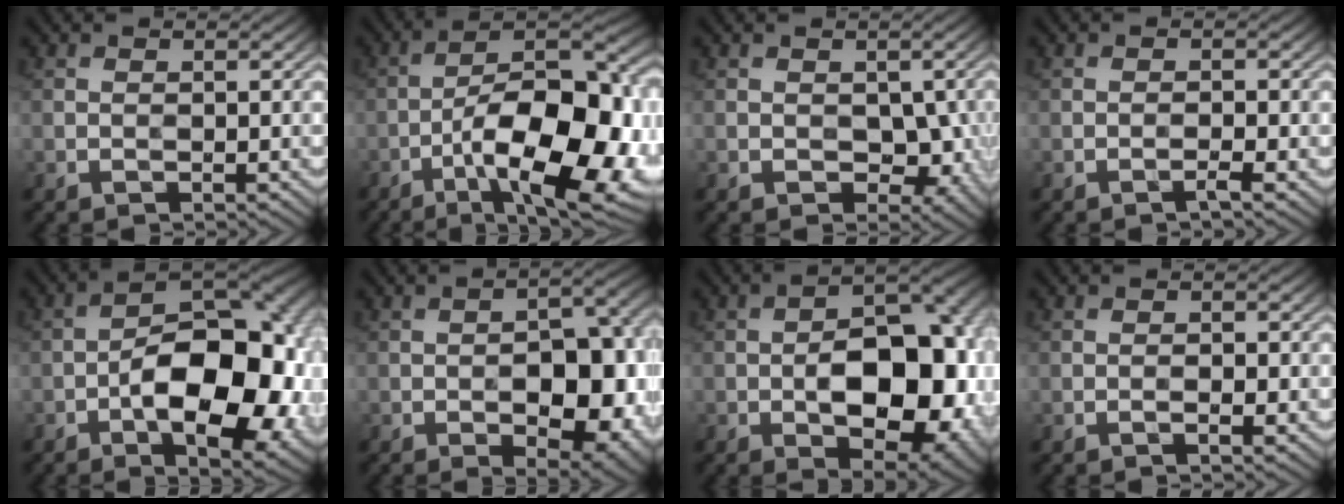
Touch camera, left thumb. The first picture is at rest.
{"total": 18.8, "force": [-7.7, 7.2, 15.6], "torque": [-0.218, 0.003, -0.120]}
{"total": 4.5, "force": [-0.8, 3.1, 3.1], "torque": [-0.036, -0.007, -0.014]}
{"total": 1.0, "force": [-0.7, -0.1, 0.8], "torque": [-0.012, 0.007, -0.017]}
{"total": 16.7, "force": [-4.2, 8.2, 14.0], "torque": [-0.191, -0.002, -0.072]}
{"total": 12.7, "force": [-3.2, 6.1, 10.7], "torque": [-0.123, -0.001, -0.040]}
{"total": 15.3, "force": [-3.0, 8.2, 12.5], "torque": [-0.151, -0.006, -0.044]}
{"total": 1.1, "force": [-0.4, 0.2, 1.0], "torque": [-0.015, 0.002, -0.008]}